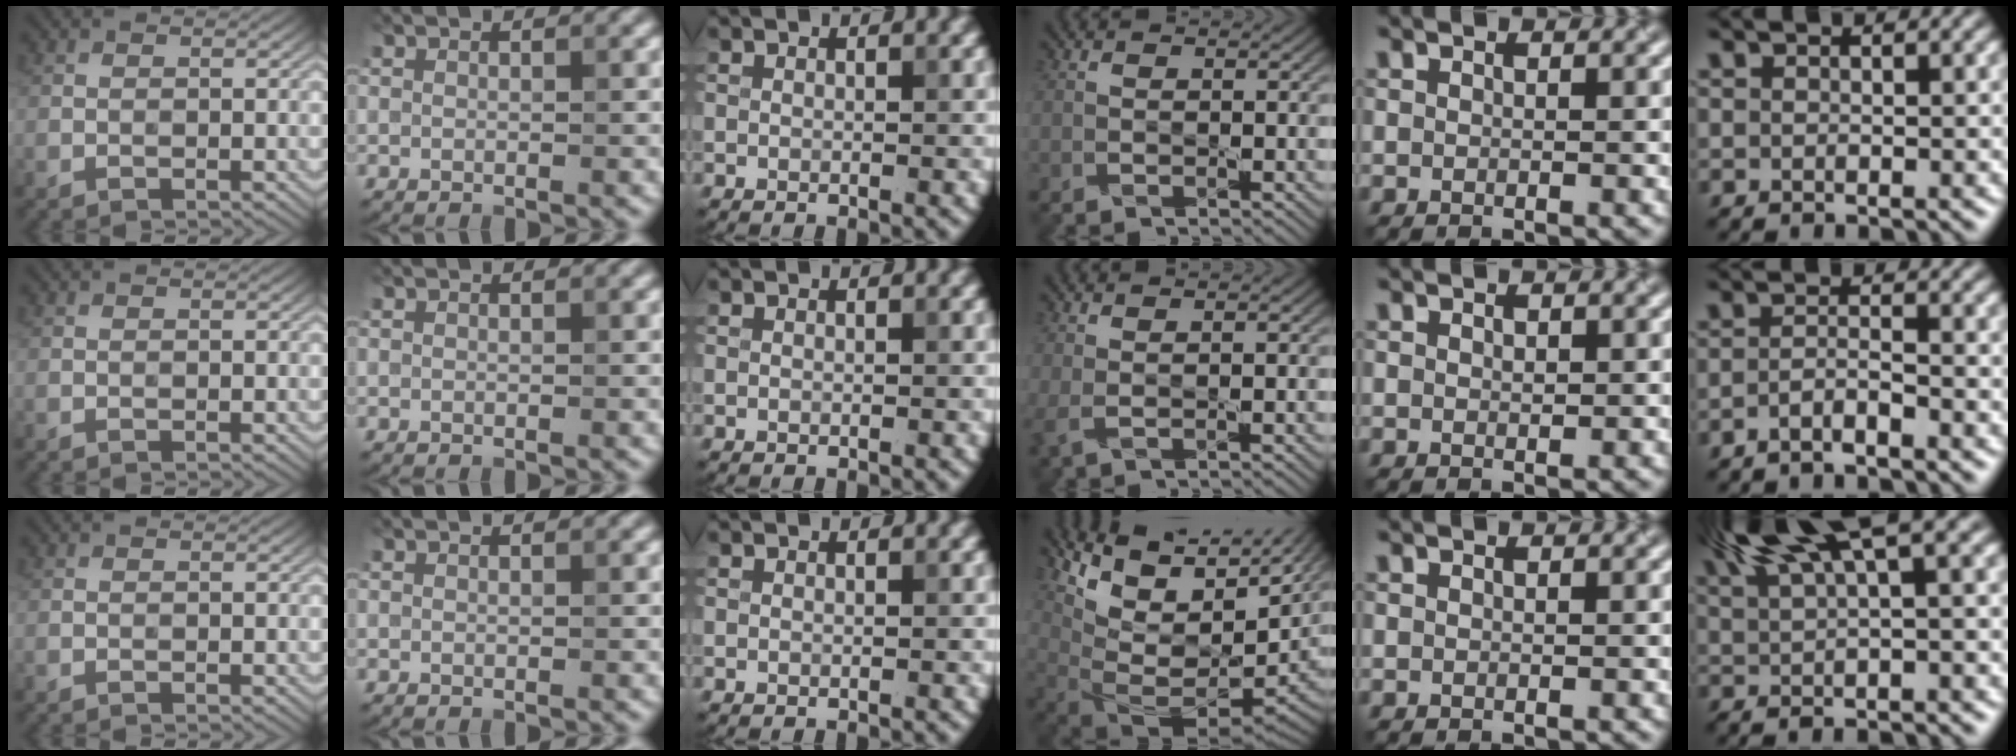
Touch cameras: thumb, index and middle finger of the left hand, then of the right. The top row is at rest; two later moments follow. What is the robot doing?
{"motion": "squeeze", "object": "sponge"}